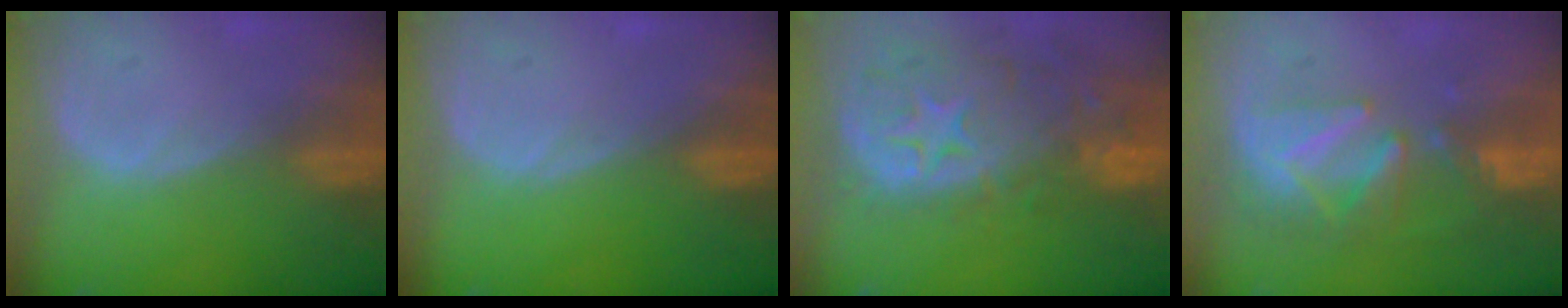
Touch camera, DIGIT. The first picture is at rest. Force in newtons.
{"total": 0.0}
{"total": 13.9, "press": 11.4, "slide": 8.1}
{"total": 8.4, "press": 7.8, "slide": 3.2}